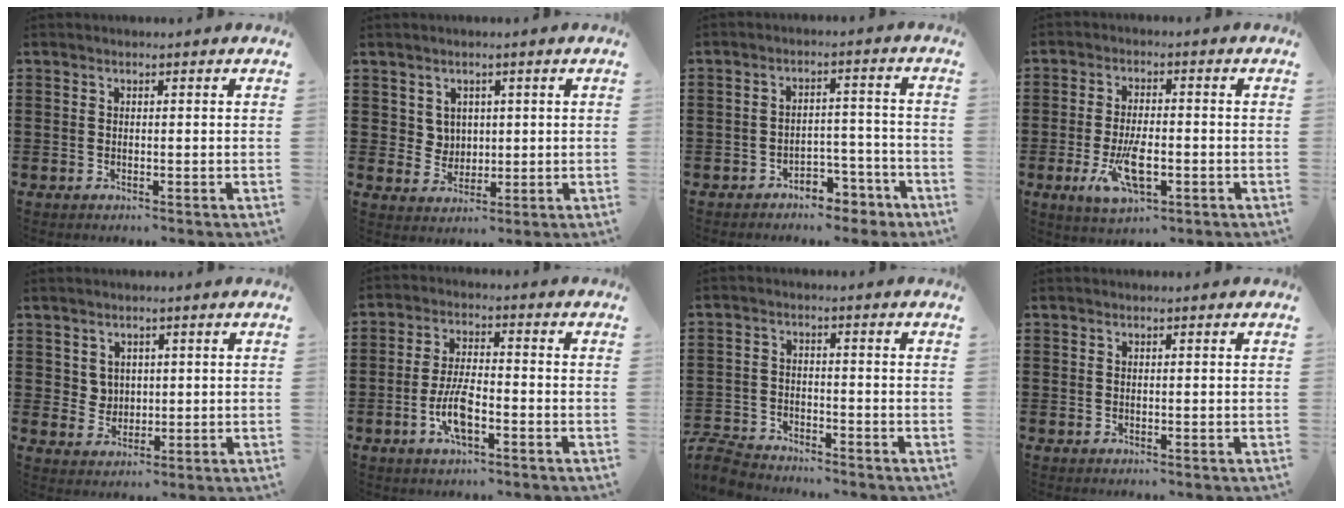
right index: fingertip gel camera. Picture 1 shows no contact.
{"total": 3.4, "force": [1.6, 2.9, 0.7], "torque": [-0.026, 0.011, 0.030]}
{"total": 4.3, "force": [-3.9, 1.5, 1.2], "torque": [-0.022, 0.009, -0.077]}
{"total": 7.8, "force": [-2.4, 3.1, 6.7], "torque": [-0.134, -0.016, -0.042]}
{"total": 3.0, "force": [1.6, 2.5, 0.5], "torque": [-0.021, 0.011, 0.031]}
{"total": 6.8, "force": [-2.6, 2.2, 5.8], "torque": [-0.130, -0.007, -0.052]}
{"total": 4.4, "force": [-4.3, 0.7, 0.6], "torque": [-0.033, -0.002, -0.095]}
{"total": 0.0}